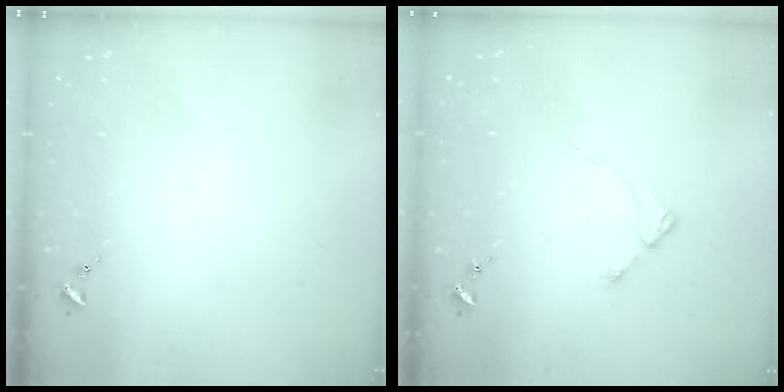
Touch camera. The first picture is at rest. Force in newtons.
{"total": 2.6, "press": 2.6, "slide": 0.4}